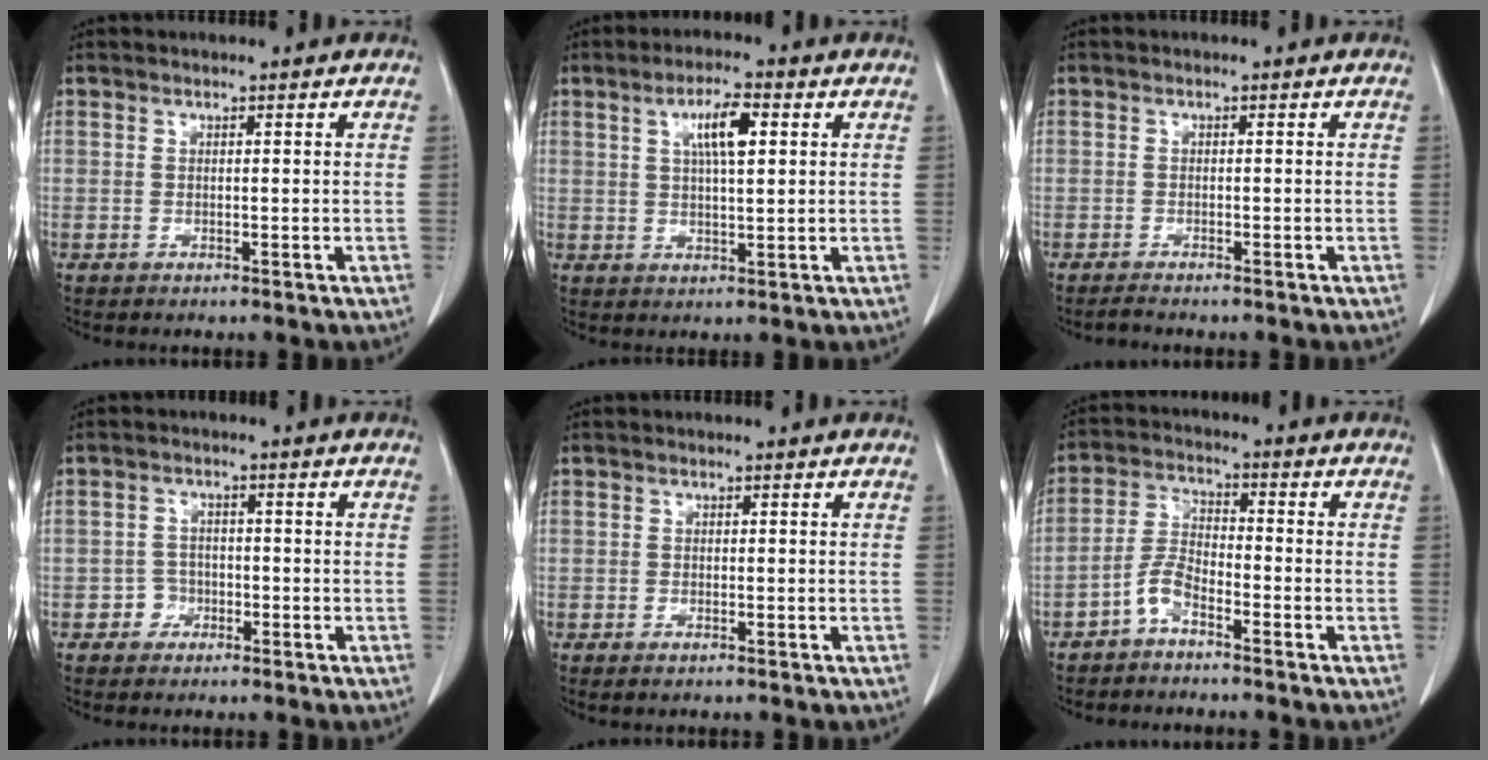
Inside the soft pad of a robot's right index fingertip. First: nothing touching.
{"total": 6.0, "force": [2.0, 1.1, 5.5], "torque": [-0.099, 0.006, 0.035]}
{"total": 1.7, "force": [-1.6, 0.0, 0.7], "torque": [-0.016, -0.003, -0.024]}
{"total": 2.4, "force": [-1.1, 2.1, 0.1], "torque": [0.004, 0.012, -0.022]}
{"total": 0.6, "force": [-0.4, 0.1, 0.5], "torque": [-0.012, -0.002, -0.002]}
{"total": 4.3, "force": [-3.1, 1.2, 2.8], "torque": [-0.064, 0.007, -0.063]}